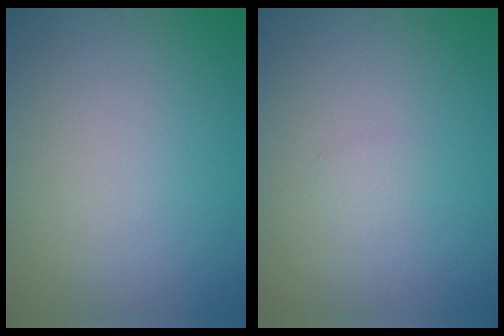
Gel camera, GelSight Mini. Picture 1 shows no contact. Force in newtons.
{"total": 0.5, "press": 0.5, "slide": 0.1}